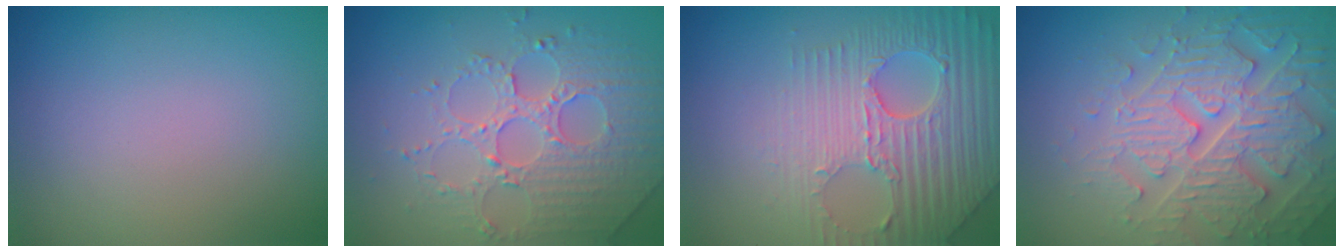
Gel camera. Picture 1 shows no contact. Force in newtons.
{"total": 4.2, "press": 4.0, "slide": 1.3}
{"total": 7.3, "press": 5.4, "slide": 4.9}
{"total": 5.2, "press": 5.0, "slide": 1.4}